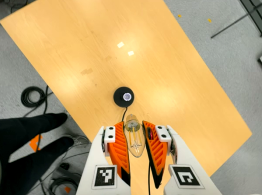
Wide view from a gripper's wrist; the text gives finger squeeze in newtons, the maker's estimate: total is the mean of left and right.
{"total": 21.0, "left": 23.3, "right": 18.7}